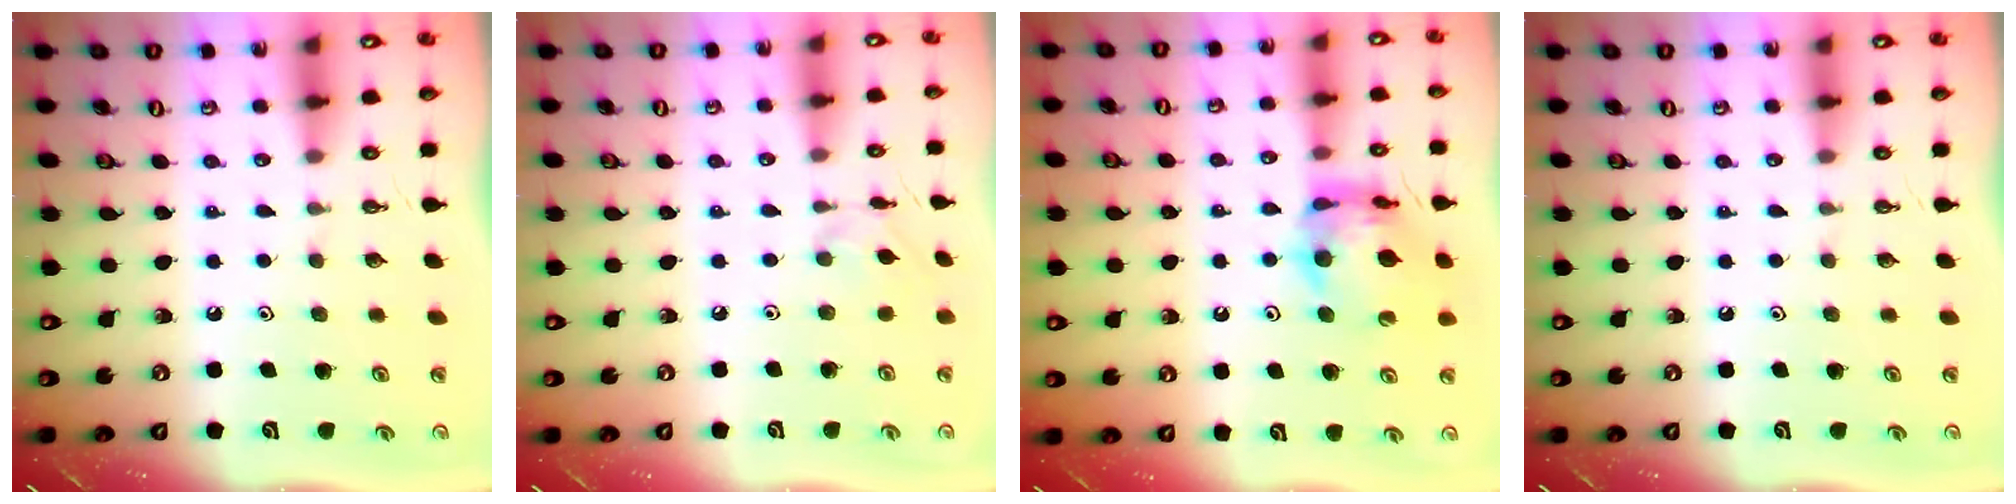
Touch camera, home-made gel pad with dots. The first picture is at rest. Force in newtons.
{"total": 1.8, "press": 1.8, "slide": 0.1}
{"total": 13.6, "press": 13.5, "slide": 1.5}
{"total": 0.0}